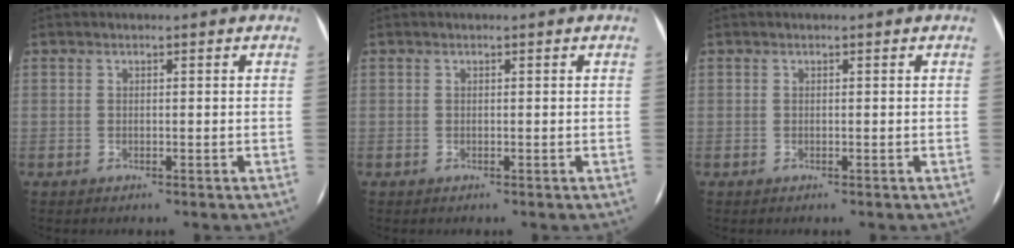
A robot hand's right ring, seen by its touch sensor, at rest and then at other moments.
{"total": 0.0}
{"total": 0.0}